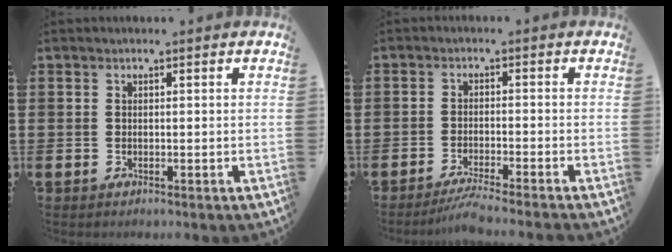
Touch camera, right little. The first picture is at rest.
{"total": 2.9, "force": [-2.4, -0.2, 1.6], "torque": [-0.026, 0.000, -0.045]}